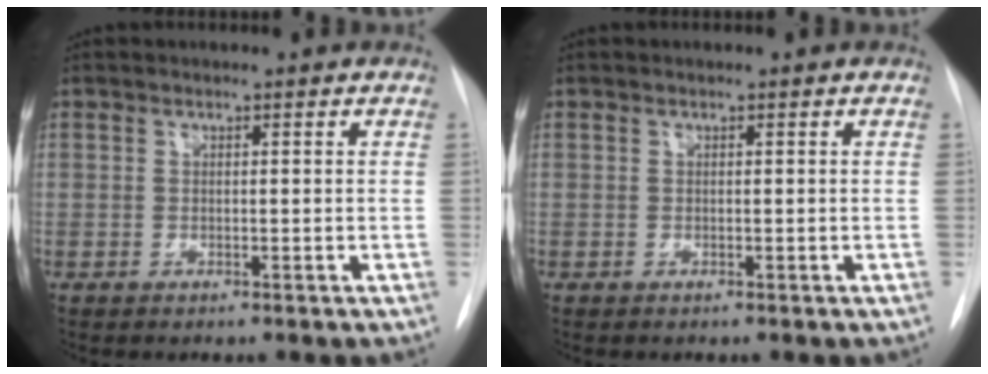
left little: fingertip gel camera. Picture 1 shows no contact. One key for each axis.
{"total": 0.0}